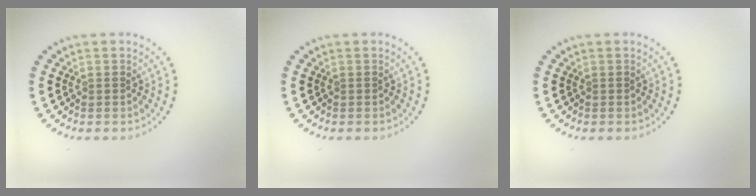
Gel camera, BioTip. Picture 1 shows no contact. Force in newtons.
{"total": 0.0}
{"total": 0.0}